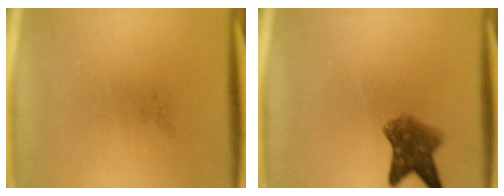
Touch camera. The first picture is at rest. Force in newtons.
{"total": 5.8}